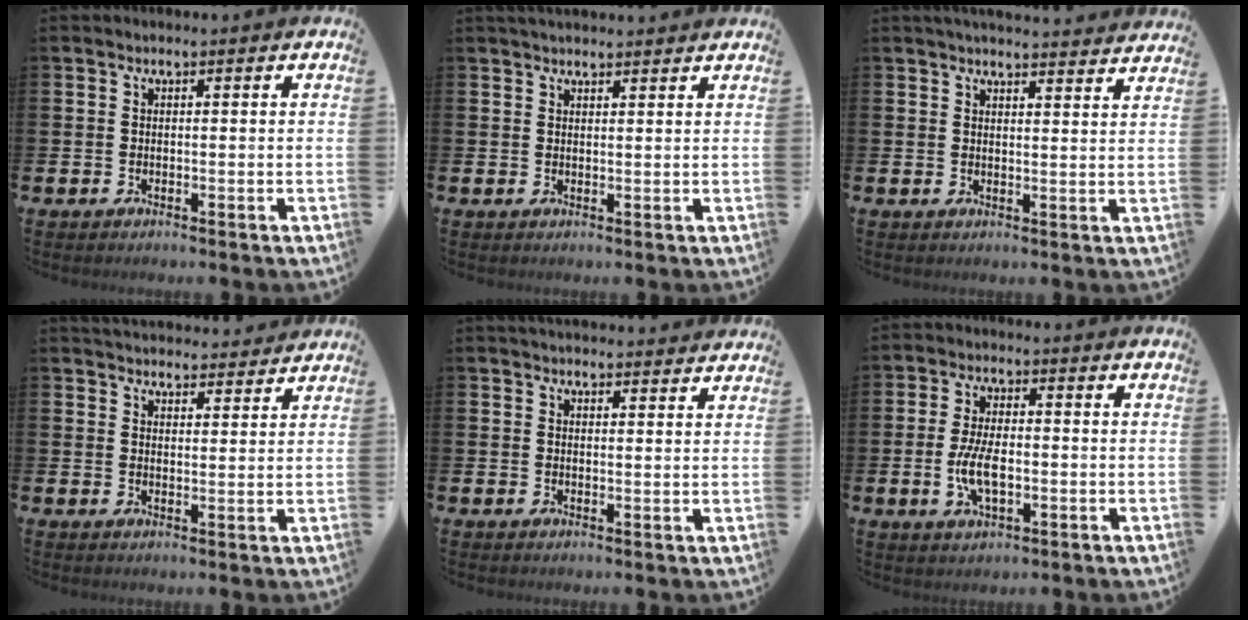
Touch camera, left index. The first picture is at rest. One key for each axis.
{"total": 2.2, "fx": 2.1, "fy": 0.3, "fz": 0.3, "tx": -0.002, "ty": -0.007, "tz": 0.037}
{"total": 3.7, "fx": 3.7, "fy": -0.1, "fz": 0.3, "tx": -0.004, "ty": -0.025, "tz": 0.065}
{"total": 4.1, "fx": 4.0, "fy": 0.7, "fz": 0.0, "tx": 0.000, "ty": -0.026, "tz": 0.072}
{"total": 2.9, "fx": 2.9, "fy": 0.4, "fz": 0.2, "tx": -0.001, "ty": -0.016, "tz": 0.051}
{"total": 5.6, "fx": -0.9, "fy": 2.5, "fz": 4.9, "tx": -0.096, "ty": -0.001, "tz": -0.019}